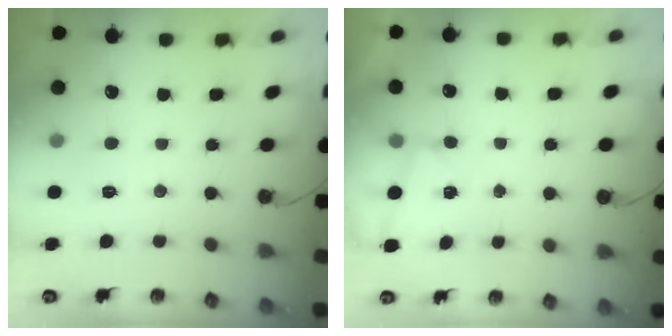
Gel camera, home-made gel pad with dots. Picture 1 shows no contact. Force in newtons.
{"total": 2.3, "press": 1.3, "slide": 1.9}